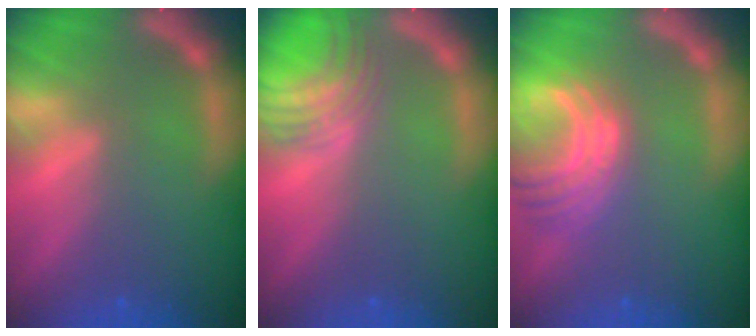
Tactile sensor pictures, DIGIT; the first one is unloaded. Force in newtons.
{"total": 6.1}
{"total": 7.6}